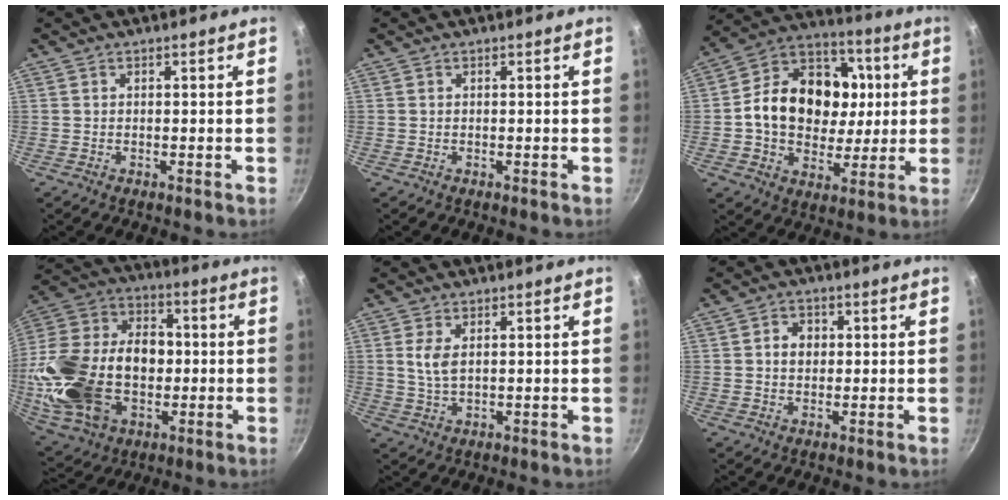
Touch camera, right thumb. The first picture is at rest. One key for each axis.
{"total": 0.0}
{"total": 20.4, "fx": 1.7, "fy": 16.0, "fz": 12.5, "tx": -0.180, "ty": 0.023, "tz": 0.019}
{"total": 26.9, "fx": -2.8, "fy": 18.7, "fz": 19.1, "tx": -0.356, "ty": 0.040, "tz": -0.039}
{"total": 4.1, "fx": 1.1, "fy": 2.1, "fz": 3.4, "tx": -0.066, "ty": -0.007, "tz": 0.024}
{"total": 3.6, "fx": 0.4, "fy": 2.9, "fz": 2.0, "tx": -0.014, "ty": 0.006, "tz": 0.003}